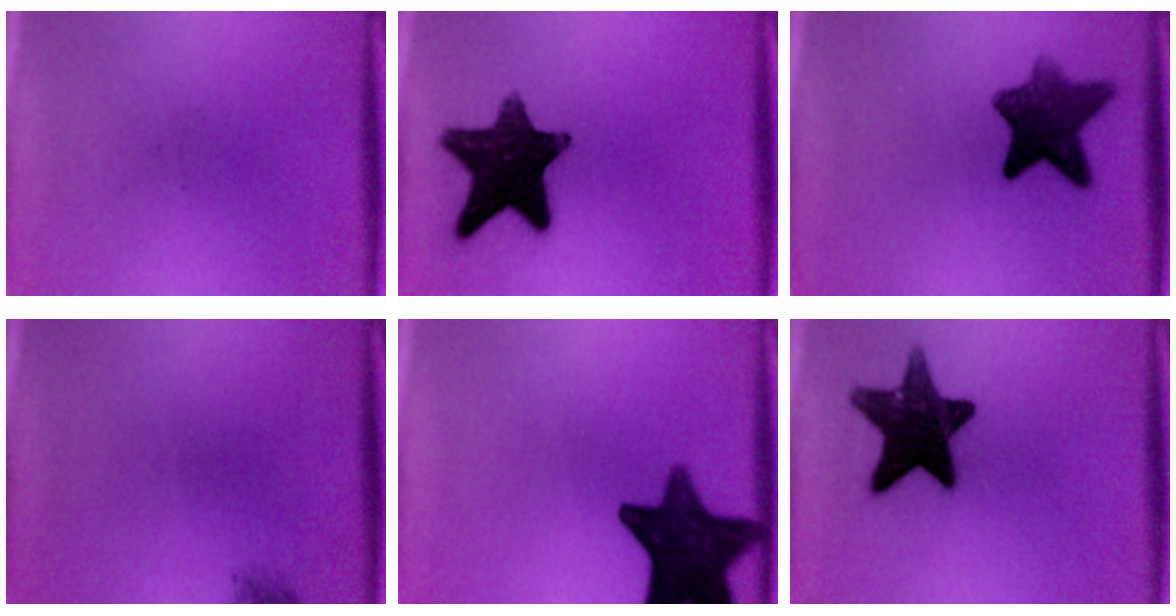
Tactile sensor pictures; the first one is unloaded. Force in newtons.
{"total": 14.6}
{"total": 9.6}
{"total": 1.2}
{"total": 14.8}
{"total": 15.0}